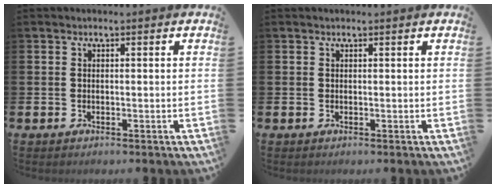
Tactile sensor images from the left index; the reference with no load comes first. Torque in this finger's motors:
{"motor_torque": [0.09, -0.01, -0.22, 0.00]}